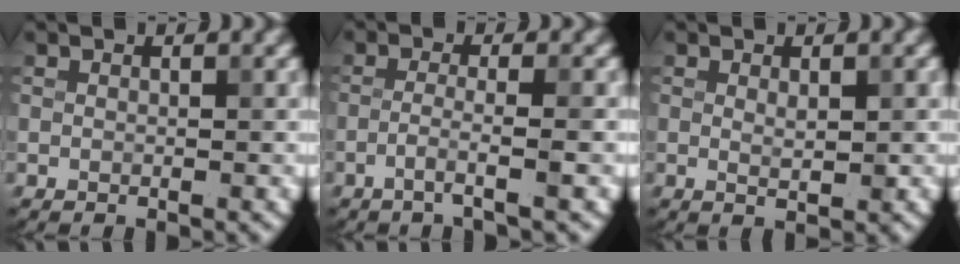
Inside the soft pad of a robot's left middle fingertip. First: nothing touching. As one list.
[{"total": 2.5, "force": [-1.2, 0.2, 2.2], "torque": [-0.030, 0.007, -0.037]}, {"total": 1.5, "force": [0.3, 0.4, 1.4], "torque": [-0.020, -0.003, 0.006]}]